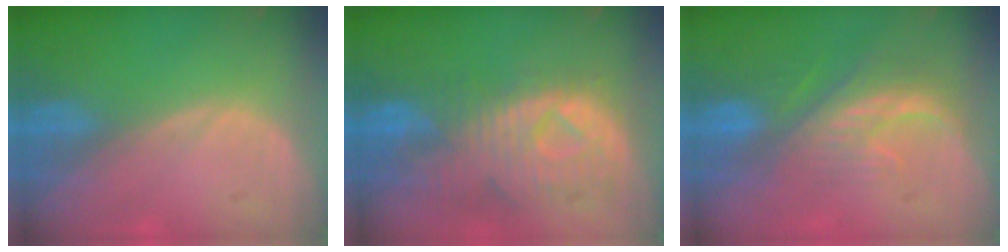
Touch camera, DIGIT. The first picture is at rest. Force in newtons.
{"total": 11.0, "press": 9.7, "slide": 5.3}
{"total": 8.2, "press": 7.4, "slide": 3.4}